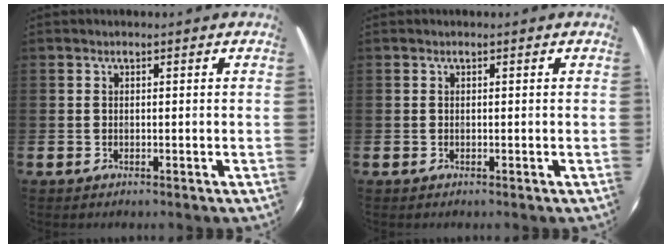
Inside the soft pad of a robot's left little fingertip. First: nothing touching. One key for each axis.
{"total": 0.0}